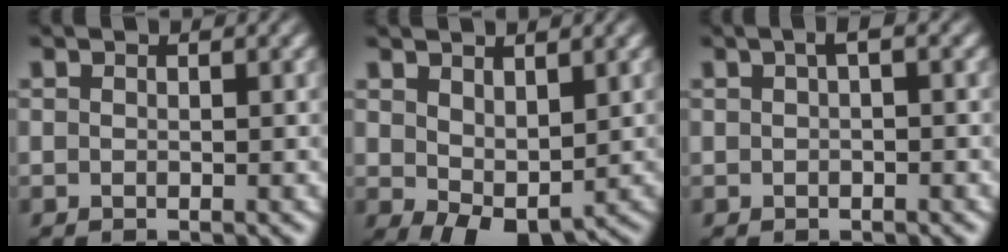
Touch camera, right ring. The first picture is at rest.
{"total": 3.3, "force": [-0.9, 1.9, 2.5], "torque": [-0.045, -0.045, 0.010]}
{"total": 0.8, "force": [0.2, 0.0, 0.8], "torque": [-0.007, 0.006, 0.005]}